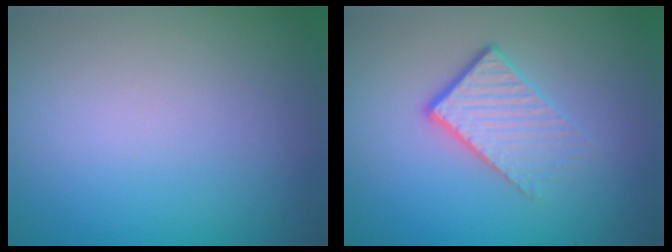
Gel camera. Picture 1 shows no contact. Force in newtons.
{"total": 4.2, "press": 2.7, "slide": 3.2}